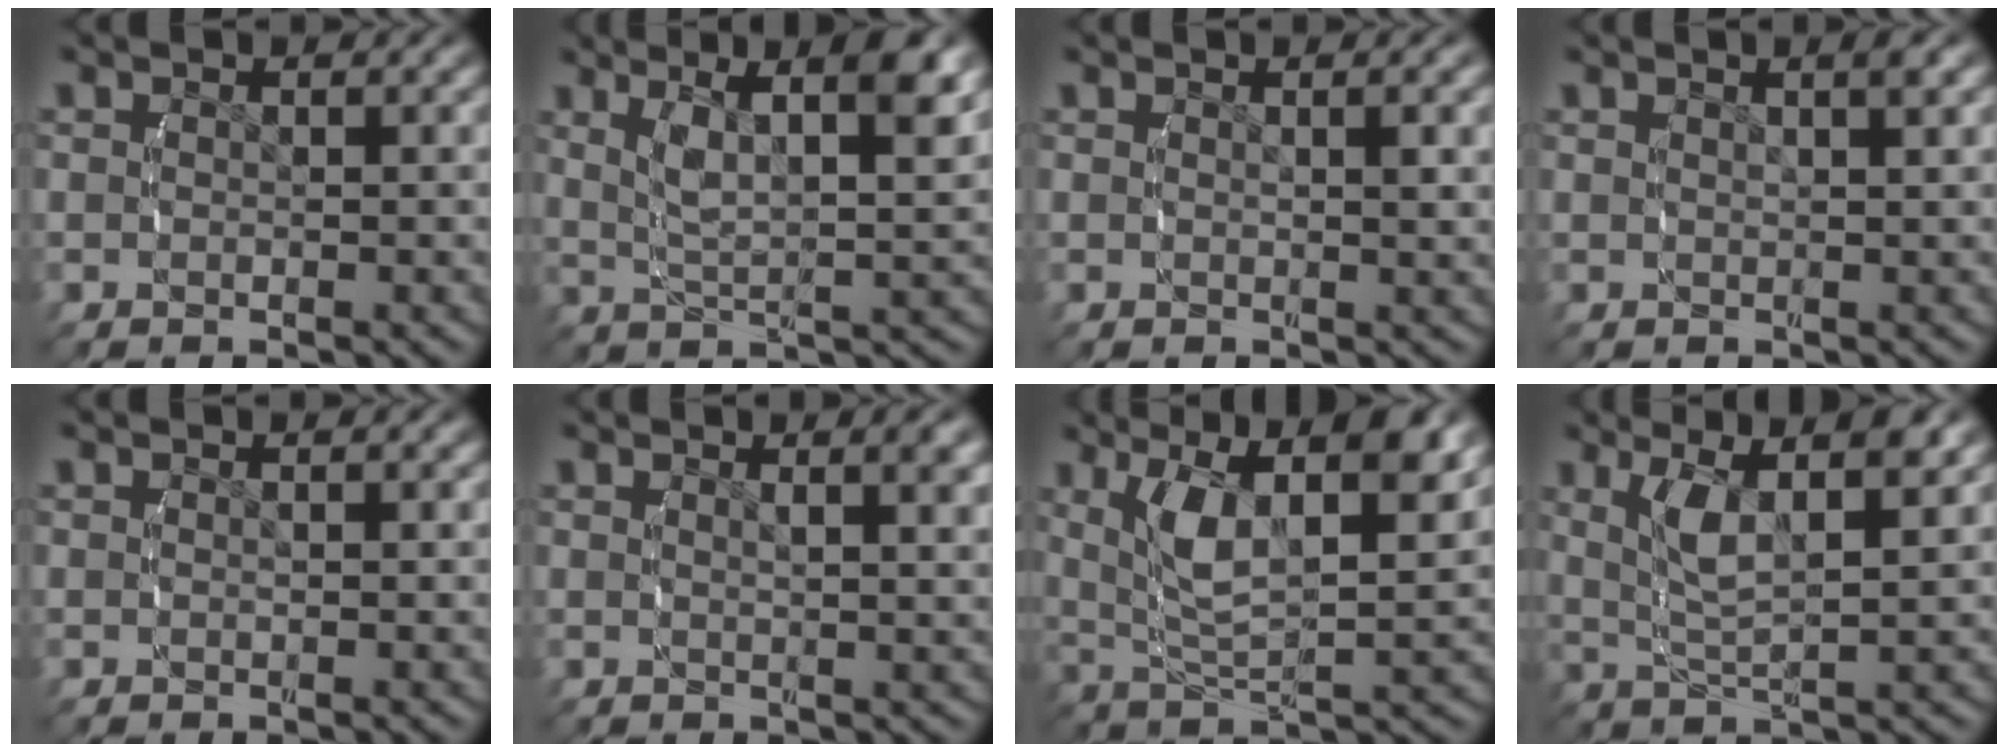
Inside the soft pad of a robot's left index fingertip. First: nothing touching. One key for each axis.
{"total": 7.5, "fx": 2.4, "fy": 2.6, "fz": 6.7, "tx": -0.094, "ty": 0.012, "tz": 0.037}
{"total": 1.5, "fx": 0.5, "fy": -0.4, "fz": 1.4, "tx": -0.018, "ty": 0.001, "tz": 0.012}
{"total": 1.8, "fx": 1.0, "fy": -0.4, "fz": 1.5, "tx": -0.016, "ty": 0.008, "tz": 0.022}
{"total": 0.0}
{"total": 2.5, "fx": 1.3, "fy": -0.2, "fz": 2.1, "tx": -0.020, "ty": 0.000, "tz": 0.027}
{"total": 8.9, "fx": 2.2, "fy": 4.4, "fz": 7.5, "tx": -0.141, "ty": -0.006, "tz": 0.045}
{"total": 5.6, "fx": 1.9, "fy": 2.0, "fz": 4.9, "tx": -0.095, "ty": -0.001, "tz": 0.041}